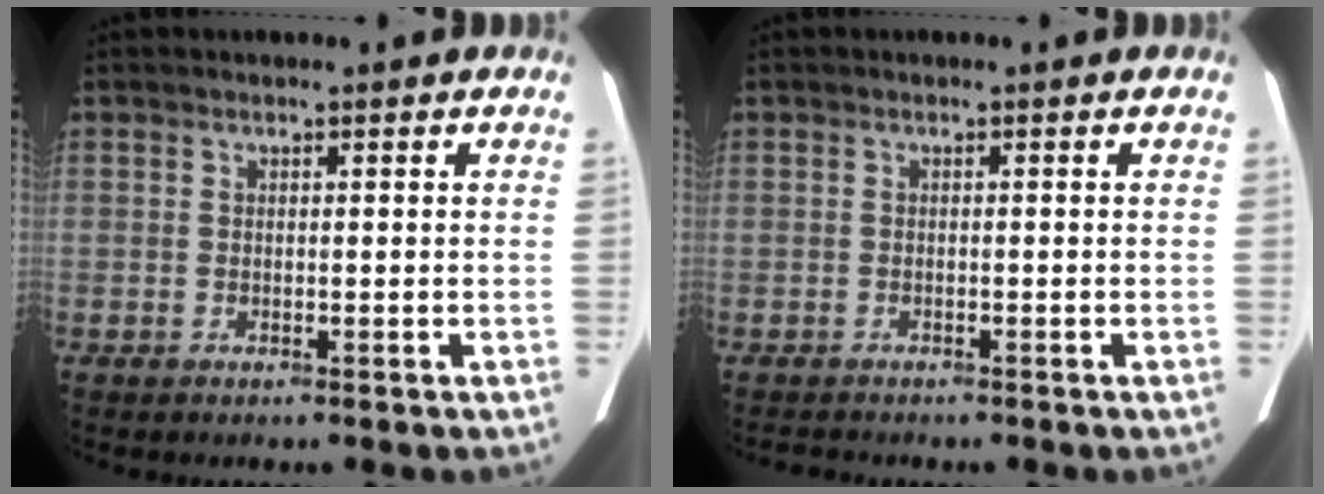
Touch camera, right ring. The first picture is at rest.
{"total": 1.7, "force": [-1.6, 0.4, 0.4], "torque": [-0.009, -0.007, -0.019]}